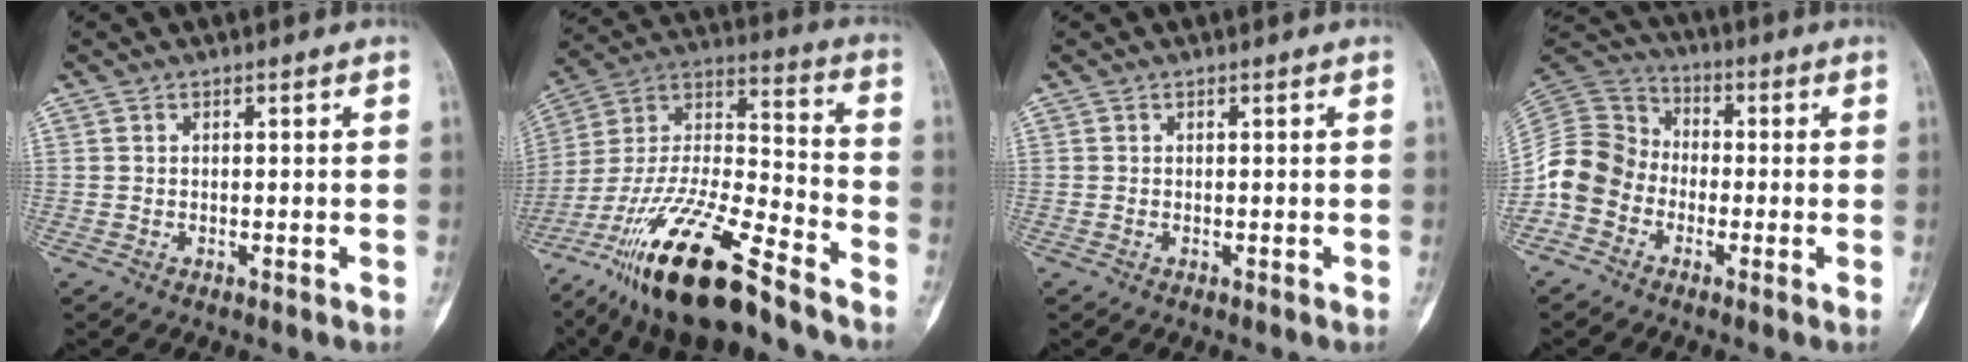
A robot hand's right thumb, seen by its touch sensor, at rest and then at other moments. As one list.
[{"total": 24.2, "force": [-16.8, 6.0, 16.3], "torque": [-0.338, 0.055, -0.305]}, {"total": 0.0}, {"total": 10.7, "force": [-3.9, 9.1, 3.9], "torque": [-0.065, 0.052, -0.088]}]